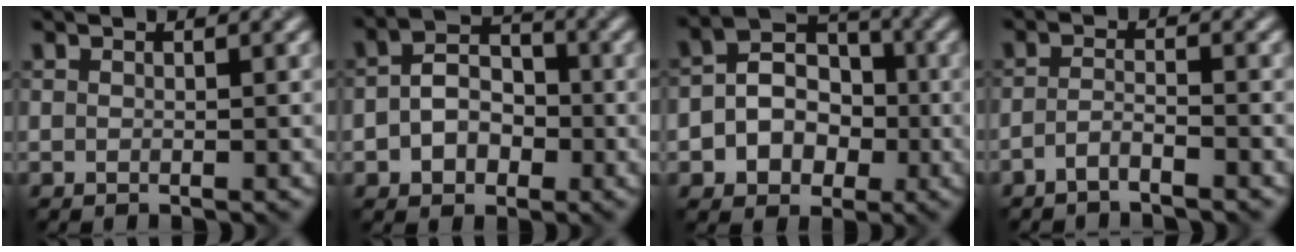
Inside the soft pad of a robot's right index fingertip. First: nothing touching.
{"total": 3.7, "force": [-0.6, 2.9, 2.2], "torque": [-0.039, 0.011, -0.018]}
{"total": 4.8, "force": [-0.8, 4.1, 2.4], "torque": [-0.025, 0.016, -0.026]}
{"total": 1.6, "force": [-1.3, 0.2, 0.8], "torque": [-0.022, 0.004, -0.037]}